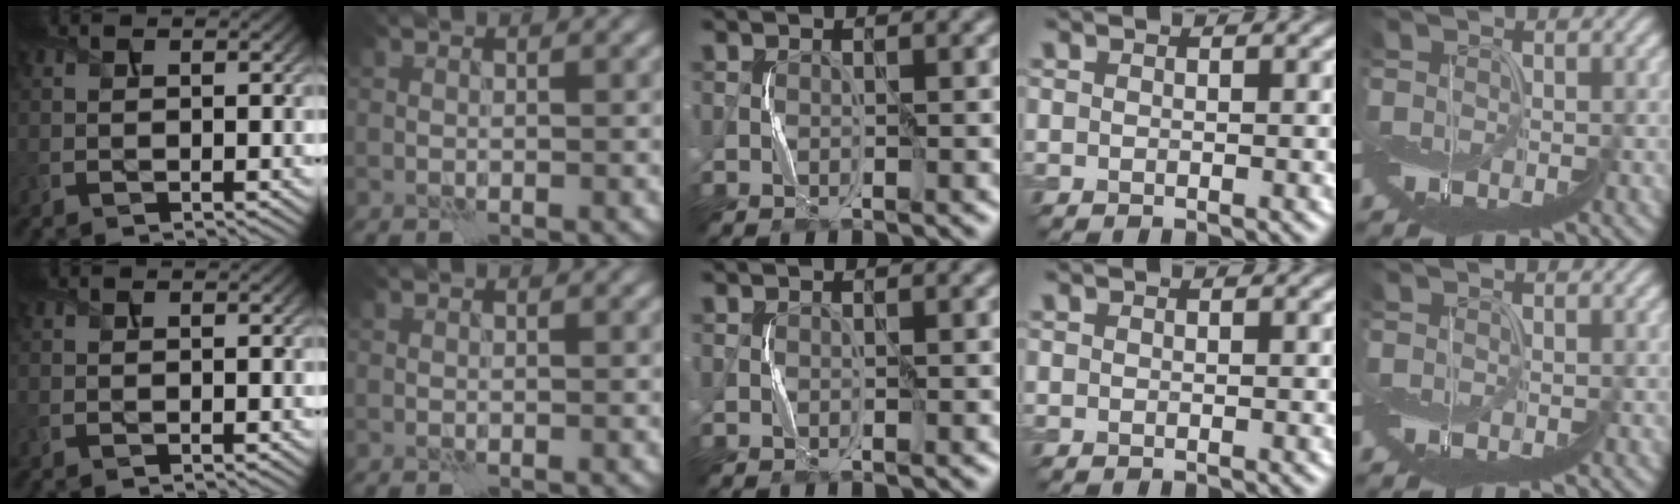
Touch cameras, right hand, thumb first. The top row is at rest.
{}